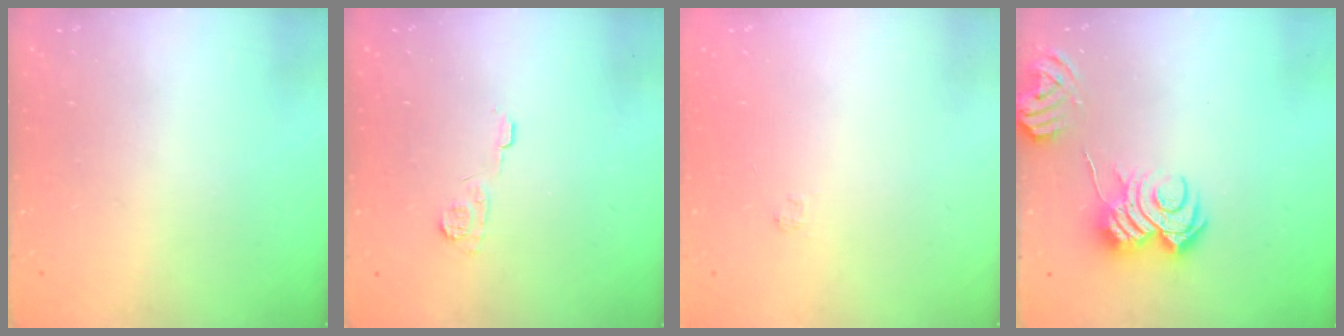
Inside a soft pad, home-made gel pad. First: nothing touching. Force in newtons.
{"total": 5.8, "press": 5.8, "slide": 0.6}
{"total": 1.7, "press": 1.2, "slide": 1.1}
{"total": 9.0, "press": 9.0, "slide": 1.0}